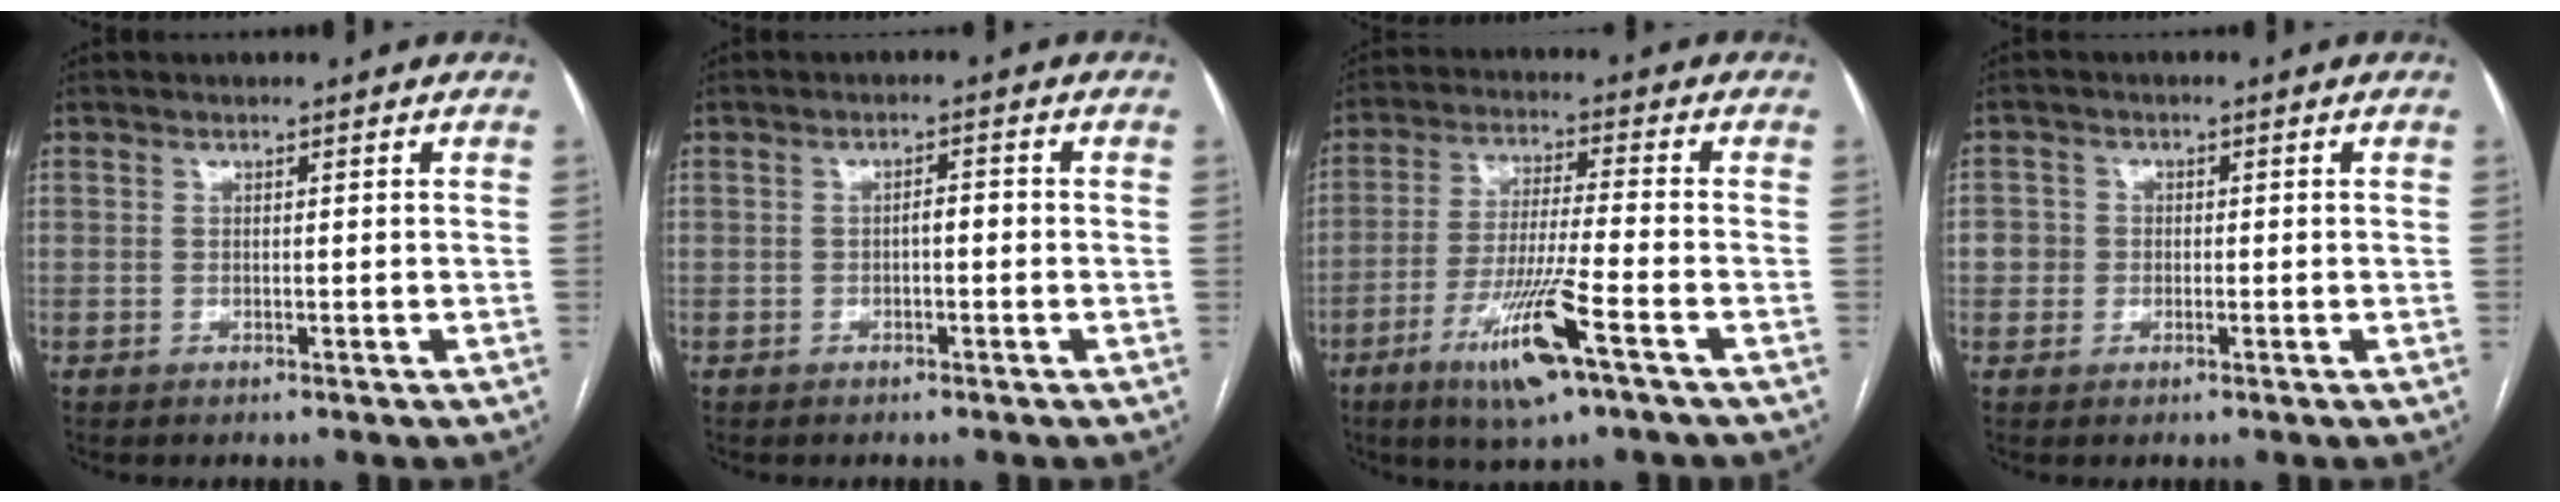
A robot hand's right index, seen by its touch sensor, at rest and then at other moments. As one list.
[{"total": 1.6, "force": [-0.3, 0.4, 1.5], "torque": [-0.023, 0.005, -0.007]}, {"total": 11.6, "force": [-5.9, 0.3, 10.0], "torque": [-0.193, -0.022, -0.107]}, {"total": 2.7, "force": [-0.2, 2.7, 0.4], "torque": [0.004, 0.012, -0.006]}]